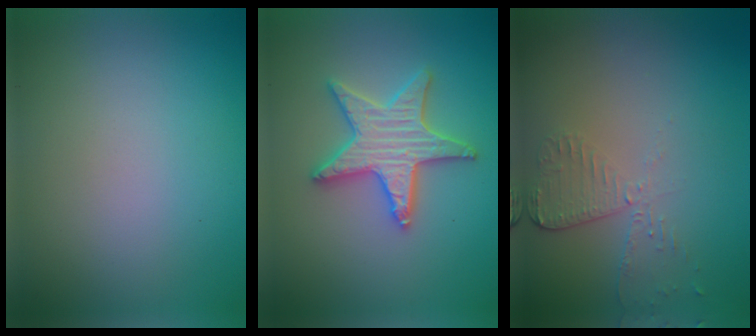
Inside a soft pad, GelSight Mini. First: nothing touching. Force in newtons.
{"total": 5.2, "press": 5.1, "slide": 1.0}
{"total": 2.5, "press": 2.3, "slide": 1.2}